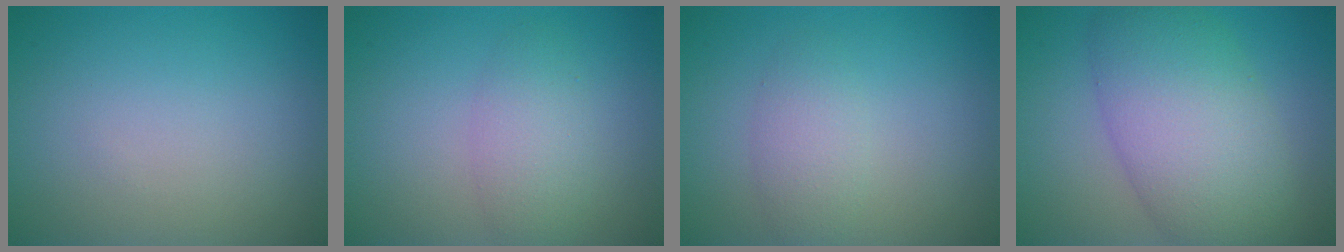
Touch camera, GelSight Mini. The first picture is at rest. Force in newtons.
{"total": 3.0, "press": 3.0, "slide": 0.1}
{"total": 2.3, "press": 2.3, "slide": 0.1}
{"total": 9.1, "press": 9.1, "slide": 0.2}